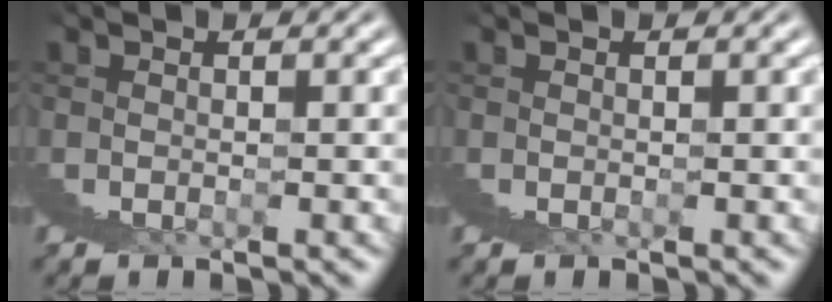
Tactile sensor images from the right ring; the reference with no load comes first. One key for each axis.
{"total": 0.0}